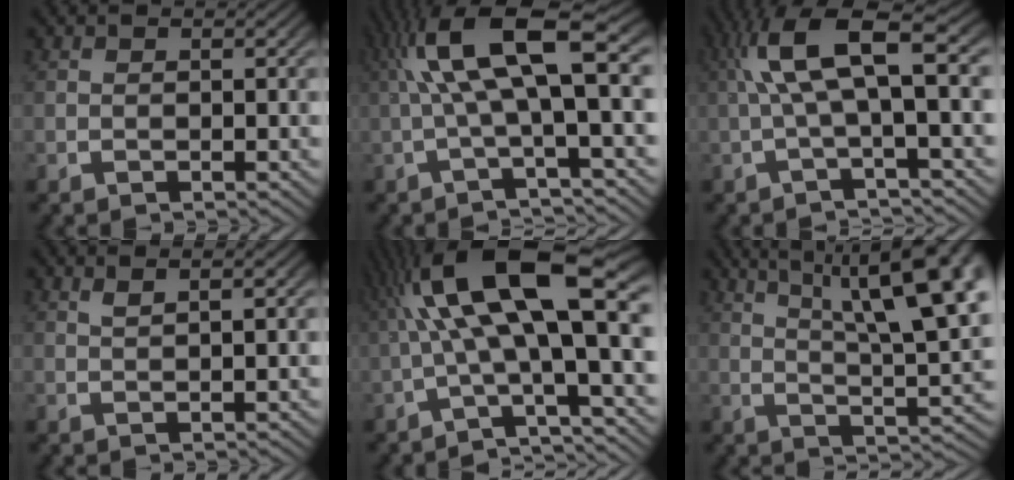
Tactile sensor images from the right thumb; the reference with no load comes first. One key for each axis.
{"total": 9.0, "fx": 1.7, "fy": 3.2, "fz": 8.2, "tx": -0.146, "ty": 0.015, "tz": 0.021}
{"total": 7.0, "fx": 1.2, "fy": 2.2, "fz": 6.6, "tx": -0.123, "ty": 0.014, "tz": 0.016}
{"total": 1.4, "fx": 0.9, "fy": 0.2, "fz": 1.0, "tx": -0.019, "ty": 0.003, "tz": 0.021}
{"total": 11.1, "fx": 1.1, "fy": 5.0, "fz": 9.8, "tx": -0.178, "ty": -0.001, "tz": 0.018}
{"total": 11.9, "fx": 3.3, "fy": 5.9, "fz": 9.8, "tx": -0.121, "ty": -0.002, "tz": 0.049}